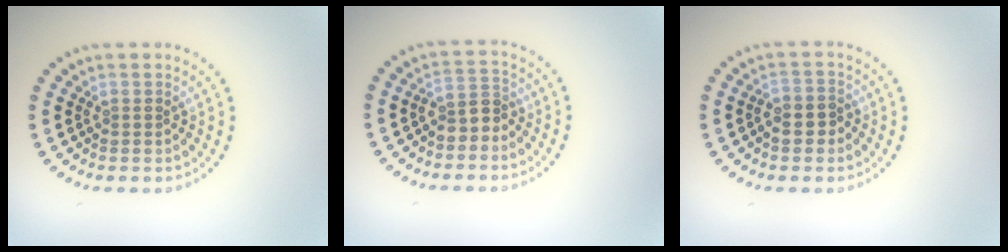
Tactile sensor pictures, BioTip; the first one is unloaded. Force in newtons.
{"total": 2.2, "press": 1.9, "slide": 1.1}
{"total": 2.4, "press": 2.2, "slide": 1.0}